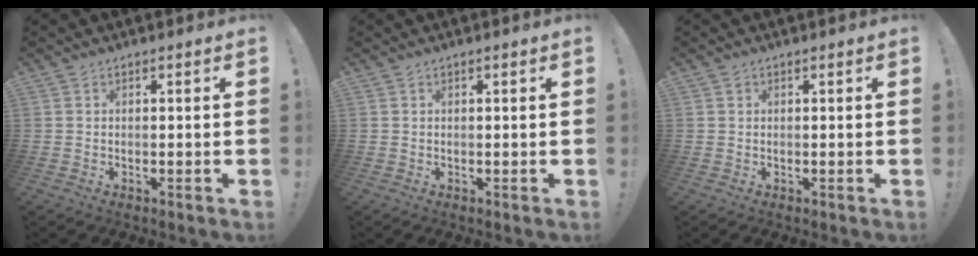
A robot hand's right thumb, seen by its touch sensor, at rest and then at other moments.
{"total": 0.5, "force": [0.3, -0.1, 0.4], "torque": [-0.005, 0.000, 0.005]}
{"total": 0.8, "force": [0.5, 0.6, 0.0], "torque": [0.008, -0.002, 0.009]}